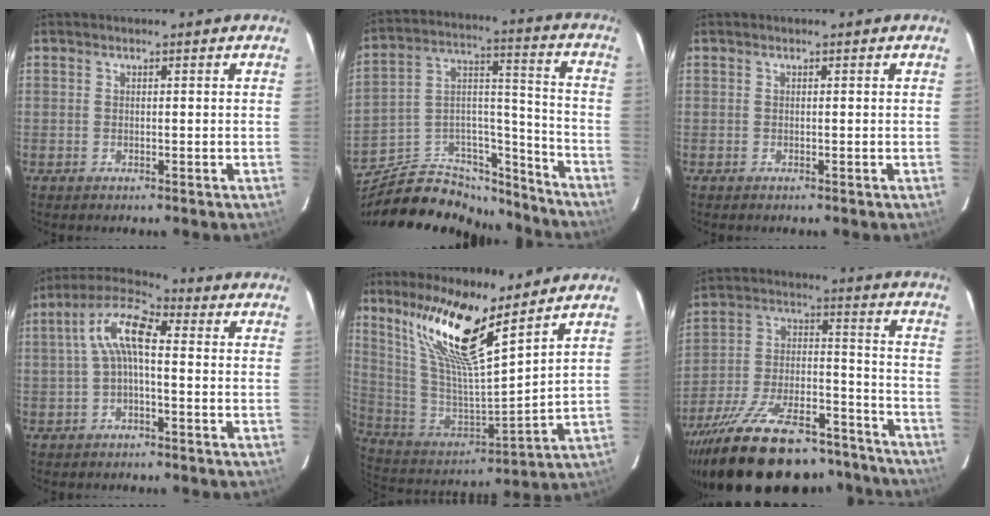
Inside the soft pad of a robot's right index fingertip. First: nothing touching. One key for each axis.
{"total": 22.0, "fx": -17.6, "fy": 9.8, "fz": 8.7, "tx": -0.163, "ty": 0.065, "tz": -0.257}
{"total": 0.0}
{"total": 8.2, "fx": 0.0, "fy": 2.6, "fz": 7.8, "tx": -0.166, "ty": 0.027, "tz": -0.004}
{"total": 18.4, "fx": 12.6, "fy": 2.3, "fz": 13.2, "tx": -0.244, "ty": -0.001, "tz": 0.246}
{"total": 29.0, "fx": -22.8, "fy": 10.9, "fz": 14.2, "tx": -0.268, "ty": 0.003, "tz": -0.325}